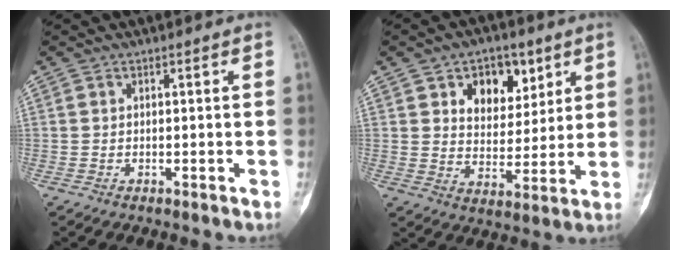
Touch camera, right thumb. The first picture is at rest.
{"total": 10.8, "force": [5.2, 7.3, 6.1], "torque": [-0.050, -0.025, 0.083]}